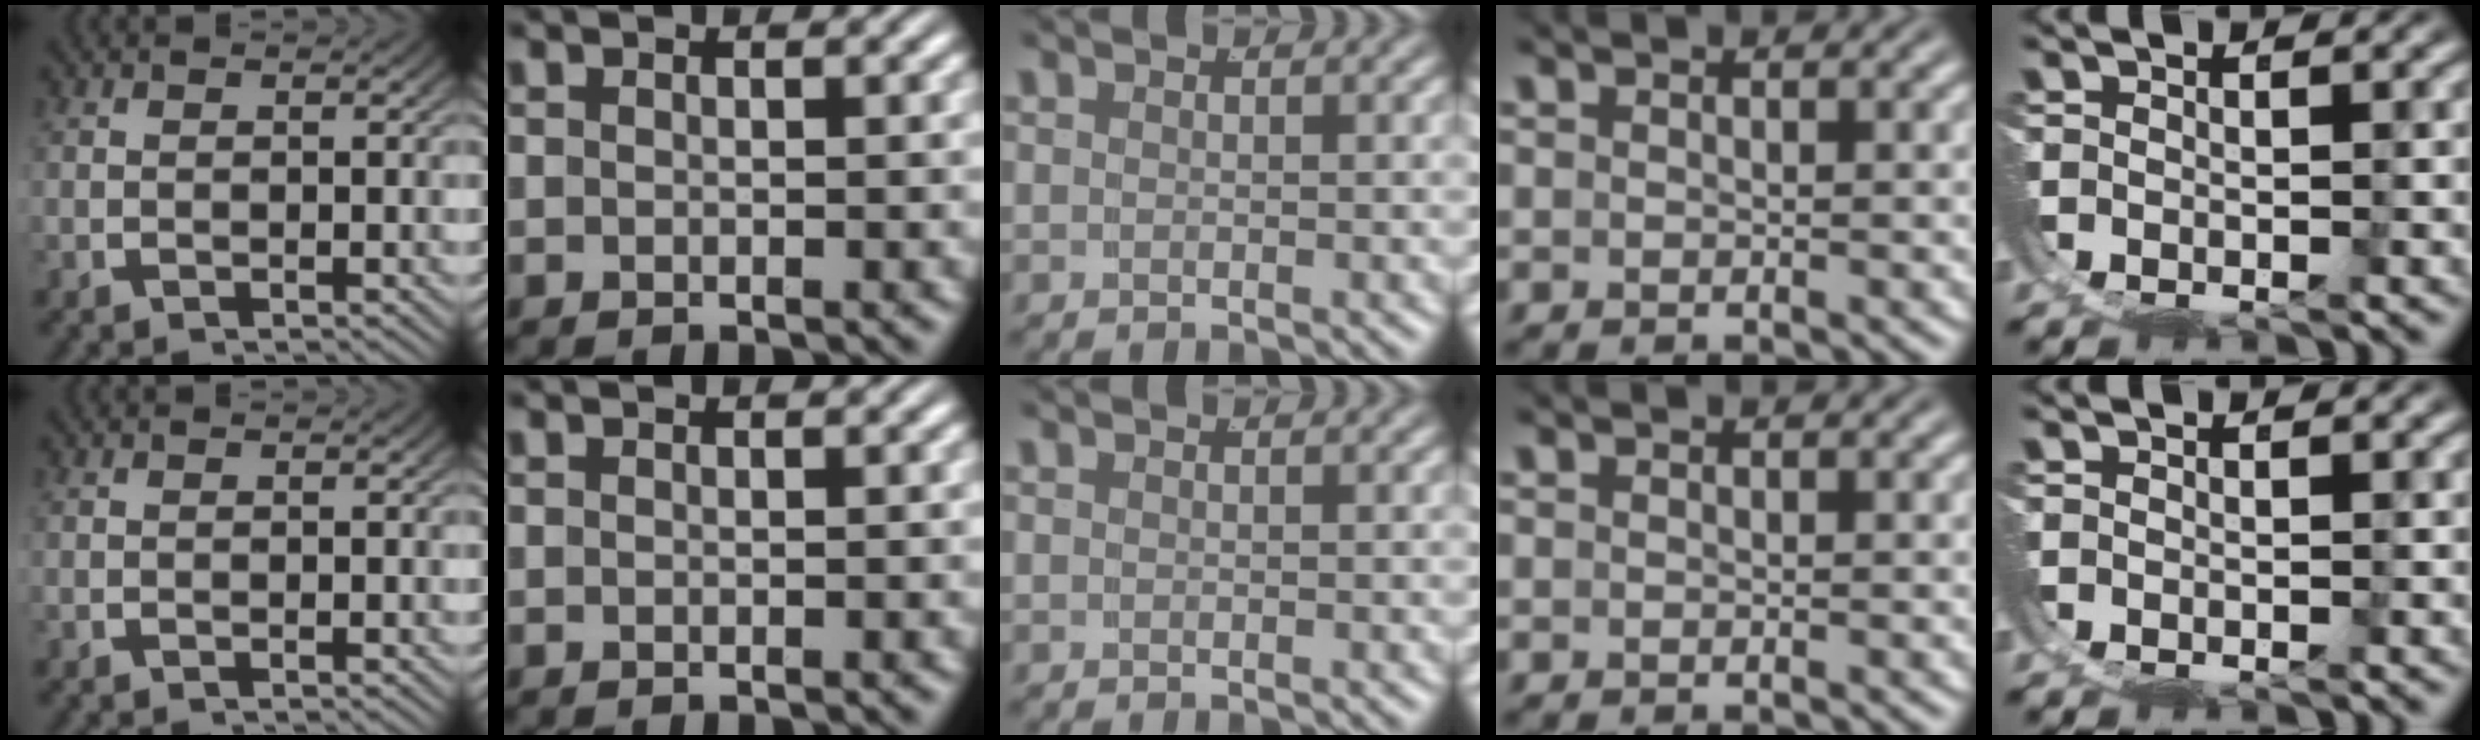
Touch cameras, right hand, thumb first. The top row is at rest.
{}